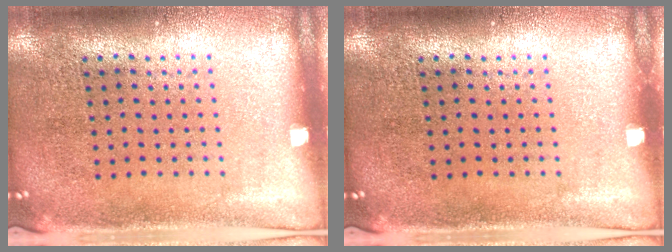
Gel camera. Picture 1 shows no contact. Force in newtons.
{"total": 0.0}